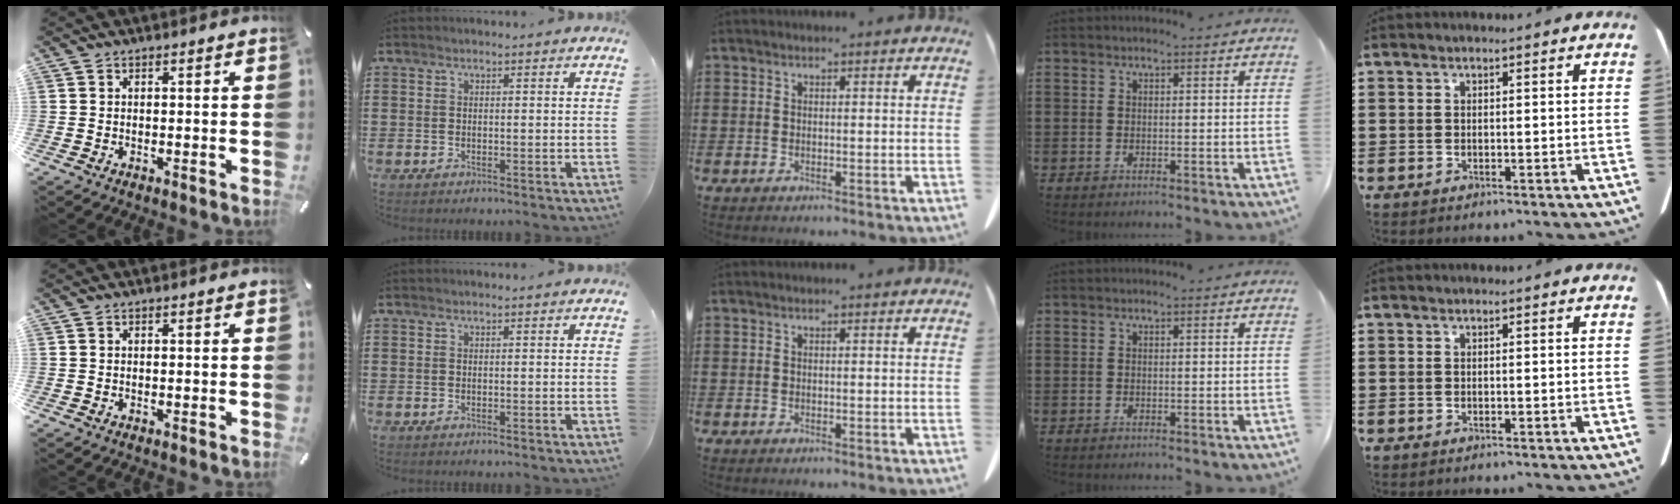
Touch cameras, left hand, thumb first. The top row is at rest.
{}